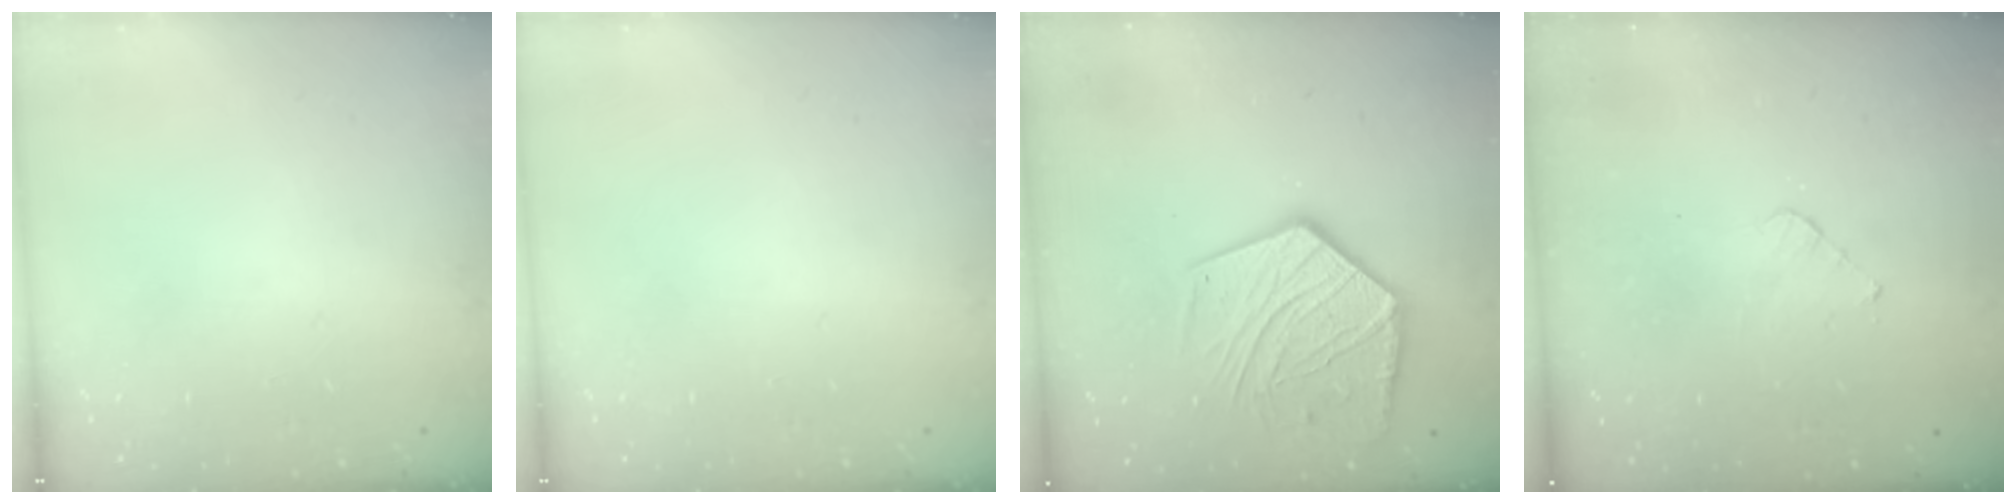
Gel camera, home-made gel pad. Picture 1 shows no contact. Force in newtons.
{"total": 0.0}
{"total": 19.2, "press": 19.1, "slide": 1.4}
{"total": 2.8, "press": 2.8, "slide": 0.2}